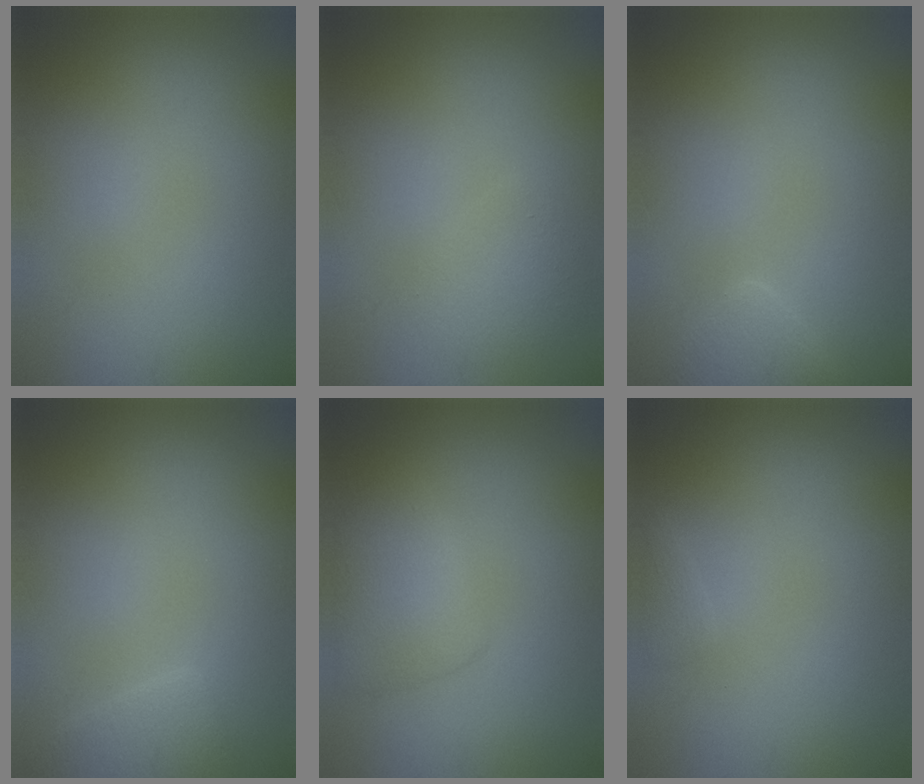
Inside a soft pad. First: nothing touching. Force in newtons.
{"total": 1.8, "press": 1.8, "slide": 0.2}
{"total": 2.5, "press": 2.4, "slide": 0.2}
{"total": 2.1, "press": 2.1, "slide": 0.2}
{"total": 3.1, "press": 3.1, "slide": 0.1}
{"total": 0.7, "press": 0.7, "slide": 0.1}